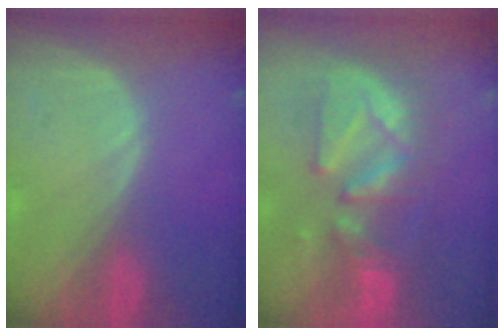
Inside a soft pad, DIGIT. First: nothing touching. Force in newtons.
{"total": 9.4, "press": 9.3, "slide": 0.9}